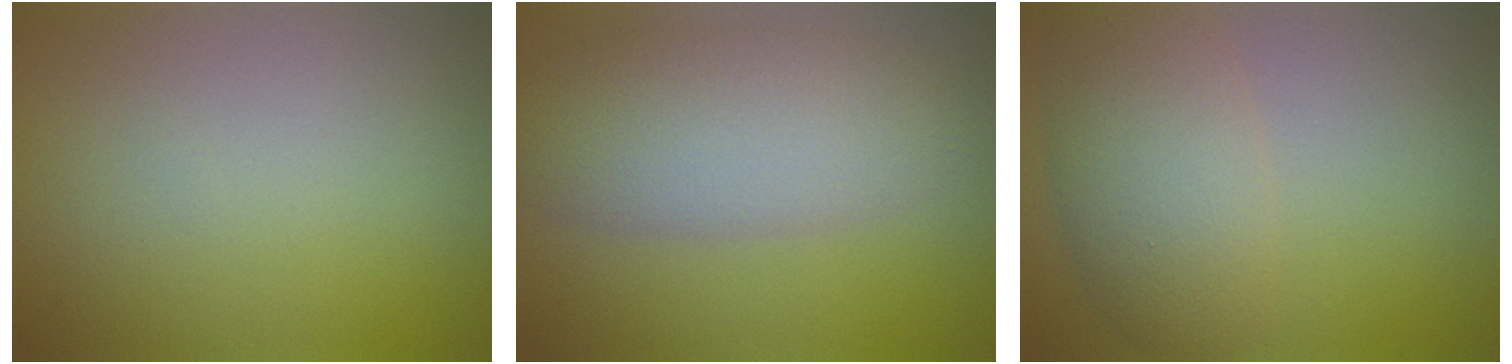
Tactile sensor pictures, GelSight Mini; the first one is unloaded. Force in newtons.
{"total": 6.6, "press": 6.6, "slide": 0.4}
{"total": 5.1, "press": 5.1, "slide": 0.2}